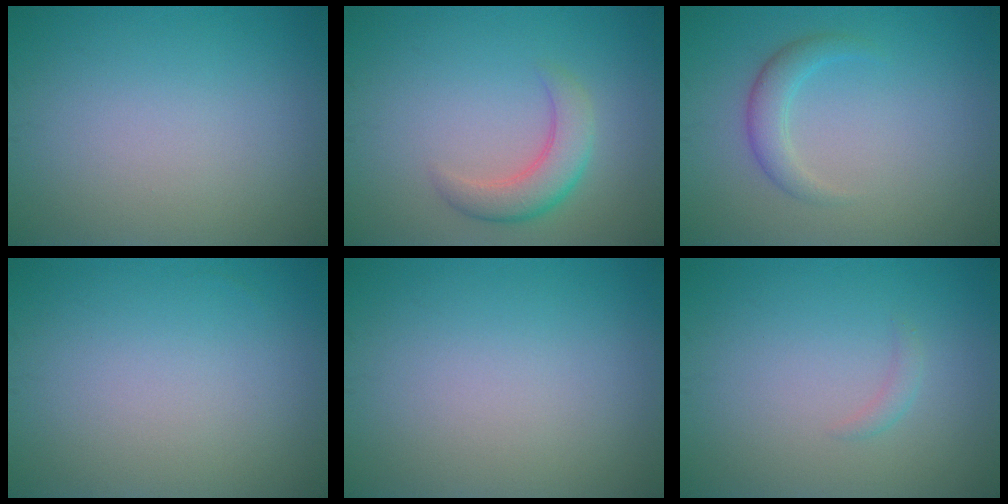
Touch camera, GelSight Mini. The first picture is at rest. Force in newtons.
{"total": 3.5, "press": 3.5, "slide": 0.1}
{"total": 2.2, "press": 2.2, "slide": 0.1}
{"total": 0.0}
{"total": 0.0}
{"total": 0.8, "press": 0.8, "slide": 0.0}